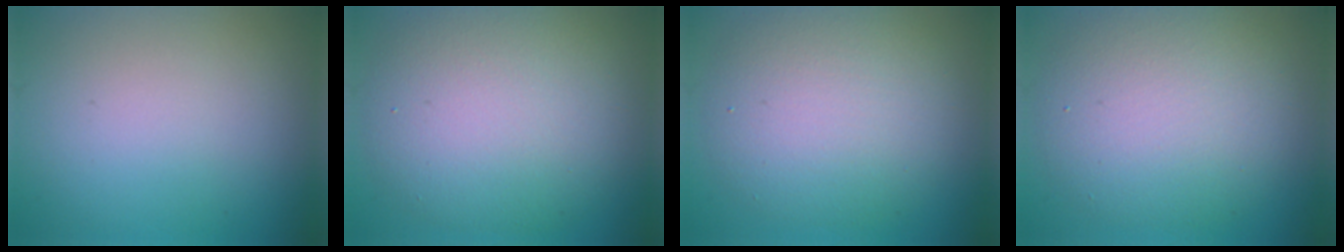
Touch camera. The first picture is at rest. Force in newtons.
{"total": 9.4, "press": 9.4, "slide": 0.8}
{"total": 7.0, "press": 7.0, "slide": 0.5}
{"total": 7.5, "press": 7.5, "slide": 0.3}